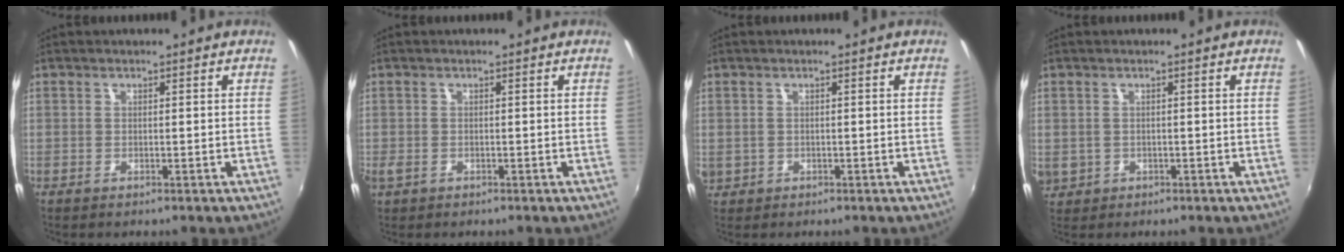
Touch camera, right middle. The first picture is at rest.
{"total": 2.0, "force": [-0.9, 1.4, 1.1], "torque": [-0.023, -0.005, -0.016]}
{"total": 2.5, "force": [0.0, 2.3, 1.0], "torque": [-0.018, -0.001, 0.002]}
{"total": 4.3, "force": [-0.2, 3.9, 1.8], "torque": [-0.040, -0.001, 0.006]}